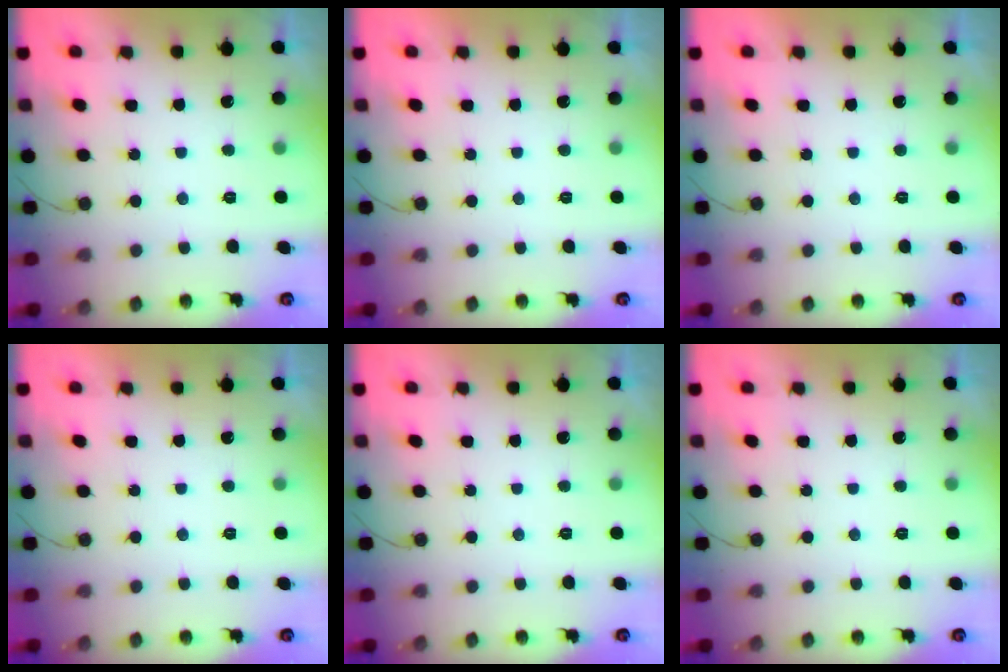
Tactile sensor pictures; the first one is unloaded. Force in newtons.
{"total": 1.9, "press": 1.9, "slide": 0.1}
{"total": 1.7, "press": 1.7, "slide": 0.1}
{"total": 1.8, "press": 1.8, "slide": 0.1}
{"total": 0.0}
{"total": 0.0}